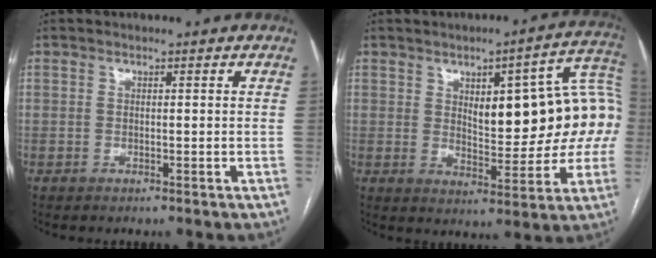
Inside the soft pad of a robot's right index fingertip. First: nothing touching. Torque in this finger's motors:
{"motor_torque": [0.65, 0.15, 0.72, 0.08]}